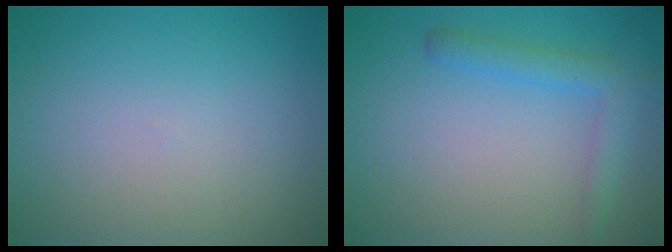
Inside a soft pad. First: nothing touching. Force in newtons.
{"total": 2.6, "press": 2.6, "slide": 0.1}